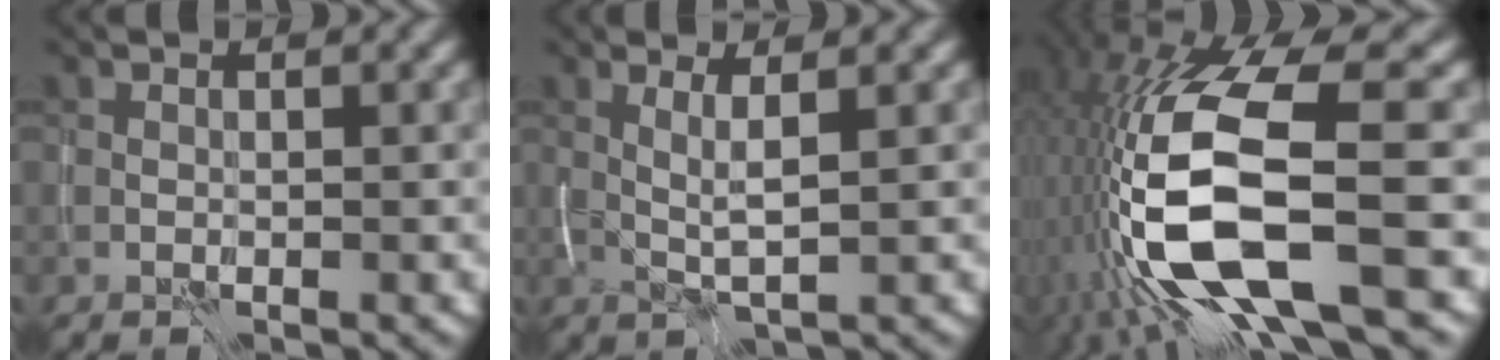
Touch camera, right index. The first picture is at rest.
{"total": 2.6, "force": [0.7, 0.4, 2.5], "torque": [-0.046, -0.007, 0.016]}
{"total": 15.9, "force": [-5.2, 5.1, 14.1], "torque": [-0.284, -0.029, -0.082]}